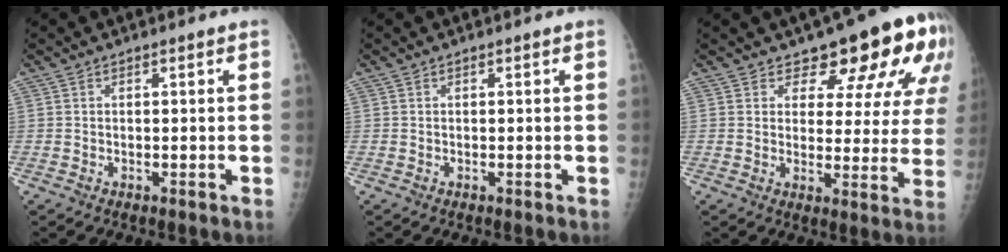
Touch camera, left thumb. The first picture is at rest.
{"total": 0.0}
{"total": 13.7, "force": [9.2, 6.2, 7.9], "torque": [-0.049, -0.057, 0.101]}